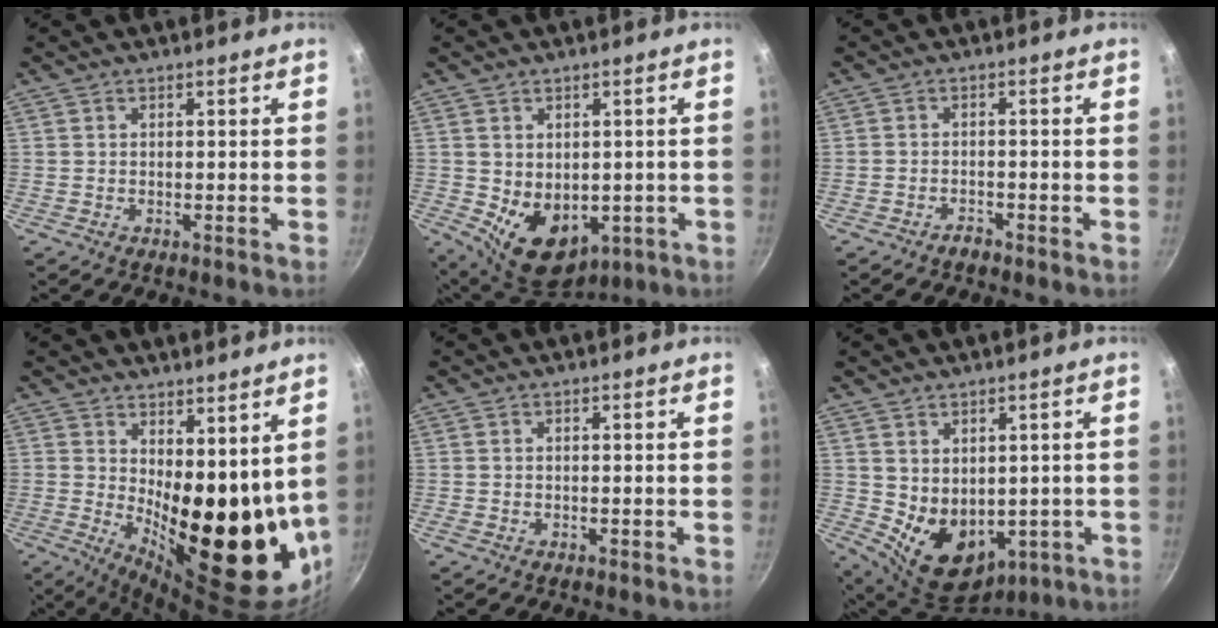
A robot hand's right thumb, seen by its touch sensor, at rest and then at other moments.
{"total": 11.2, "force": [-1.3, 8.1, 7.6], "torque": [-0.089, -0.017, 0.007]}
{"total": 1.8, "force": [-1.5, 0.7, 0.5], "torque": [-0.004, 0.021, -0.023]}
{"total": 19.2, "force": [4.1, 8.8, 16.5], "torque": [-0.195, -0.056, 0.084]}
{"total": 0.0}
{"total": 11.3, "force": [-0.8, 8.3, 7.6], "torque": [-0.094, -0.018, 0.017]}